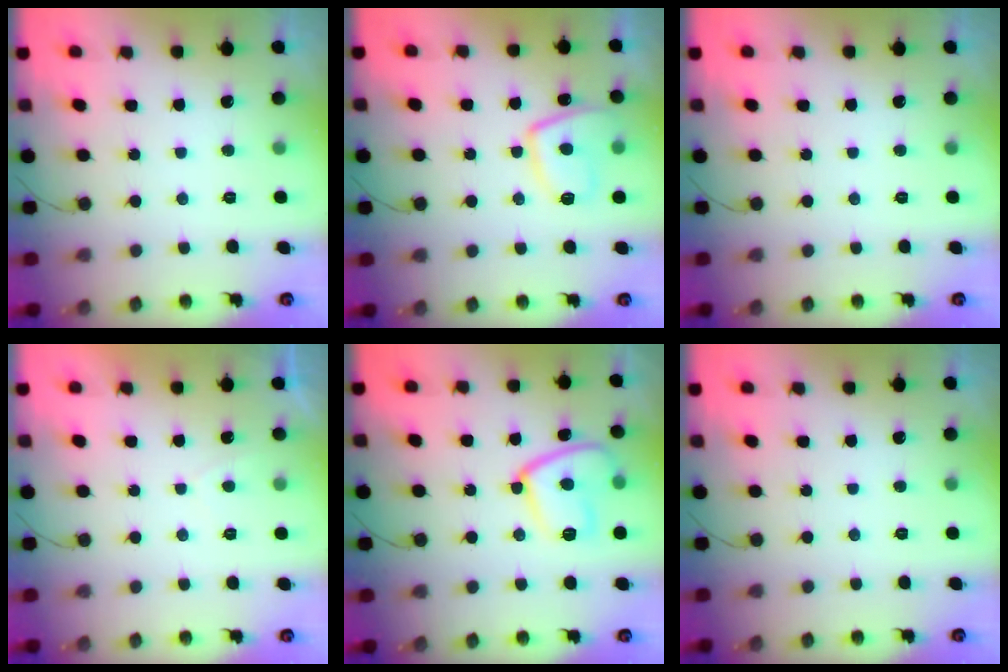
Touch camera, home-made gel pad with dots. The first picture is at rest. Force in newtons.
{"total": 9.9, "press": 9.8, "slide": 1.2}
{"total": 0.0}
{"total": 0.6, "press": 0.4, "slide": 0.4}
{"total": 12.2, "press": 12.2, "slide": 0.4}
{"total": 0.0}